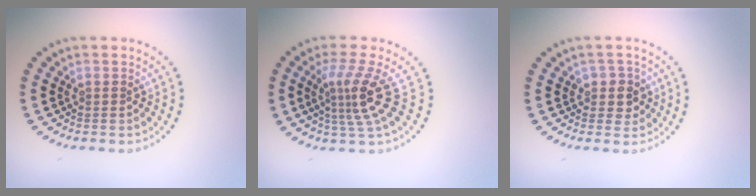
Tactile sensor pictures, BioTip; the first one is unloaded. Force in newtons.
{"total": 3.9, "press": 2.6, "slide": 2.8}
{"total": 1.9, "press": 1.7, "slide": 0.8}